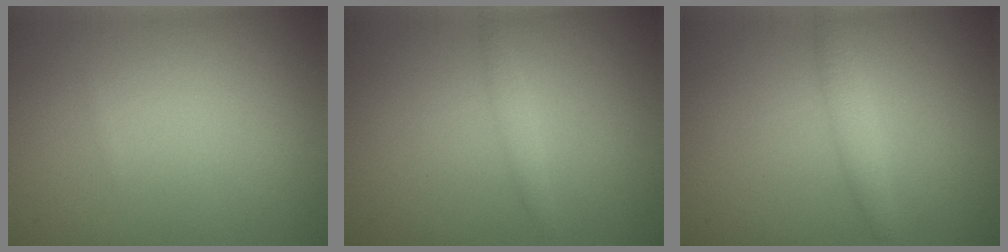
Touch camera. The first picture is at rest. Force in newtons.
{"total": 1.2, "press": 1.2, "slide": 0.1}
{"total": 1.7, "press": 1.7, "slide": 0.0}